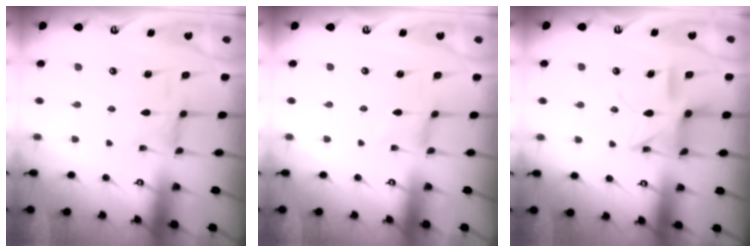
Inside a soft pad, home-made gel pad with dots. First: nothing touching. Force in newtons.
{"total": 0.5, "press": 0.5, "slide": 0.2}
{"total": 12.0, "press": 12.0, "slide": 0.9}